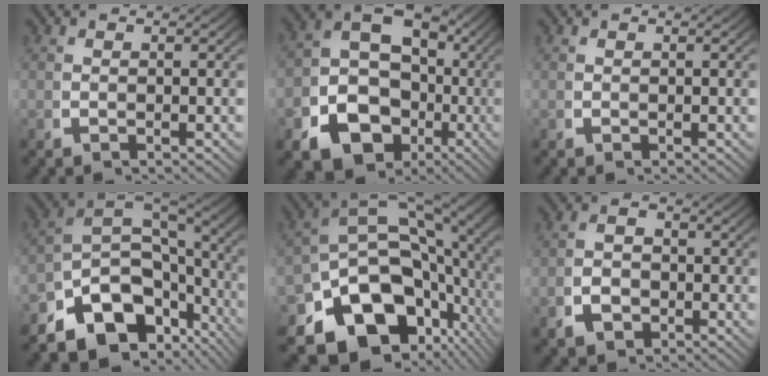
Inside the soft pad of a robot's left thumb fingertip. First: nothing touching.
{"total": 13.8, "force": [-2.8, 11.6, 6.9], "torque": [-0.151, -0.052, -0.037]}
{"total": 0.0}
{"total": 13.8, "force": [-1.9, 9.5, 9.8], "torque": [-0.181, -0.043, -0.018]}
{"total": 18.3, "force": [-3.3, 13.0, 12.4], "torque": [-0.202, -0.048, -0.040]}
{"total": 2.8, "force": [-1.0, 2.2, 1.4], "torque": [-0.026, -0.012, -0.011]}